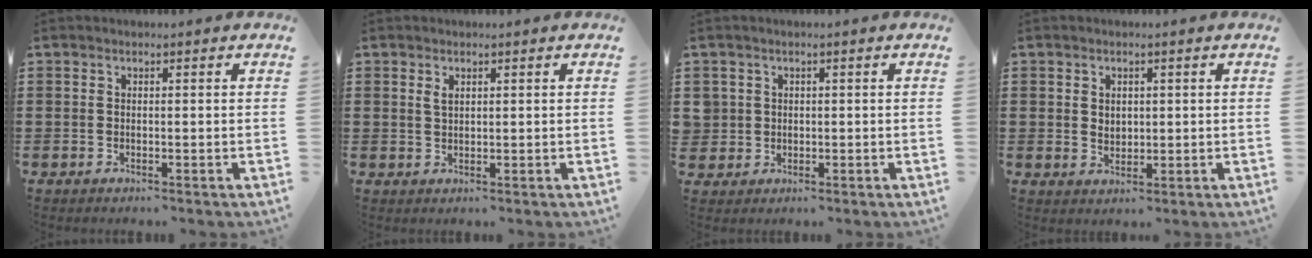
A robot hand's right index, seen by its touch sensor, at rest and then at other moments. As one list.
[{"total": 1.4, "force": [0.8, 0.7, 0.9], "torque": [-0.021, 0.003, 0.013]}, {"total": 2.0, "force": [0.2, 2.0, 0.0], "torque": [-0.012, 0.010, 0.000]}, {"total": 1.9, "force": [0.7, 1.6, 0.8], "torque": [-0.019, 0.010, 0.011]}]